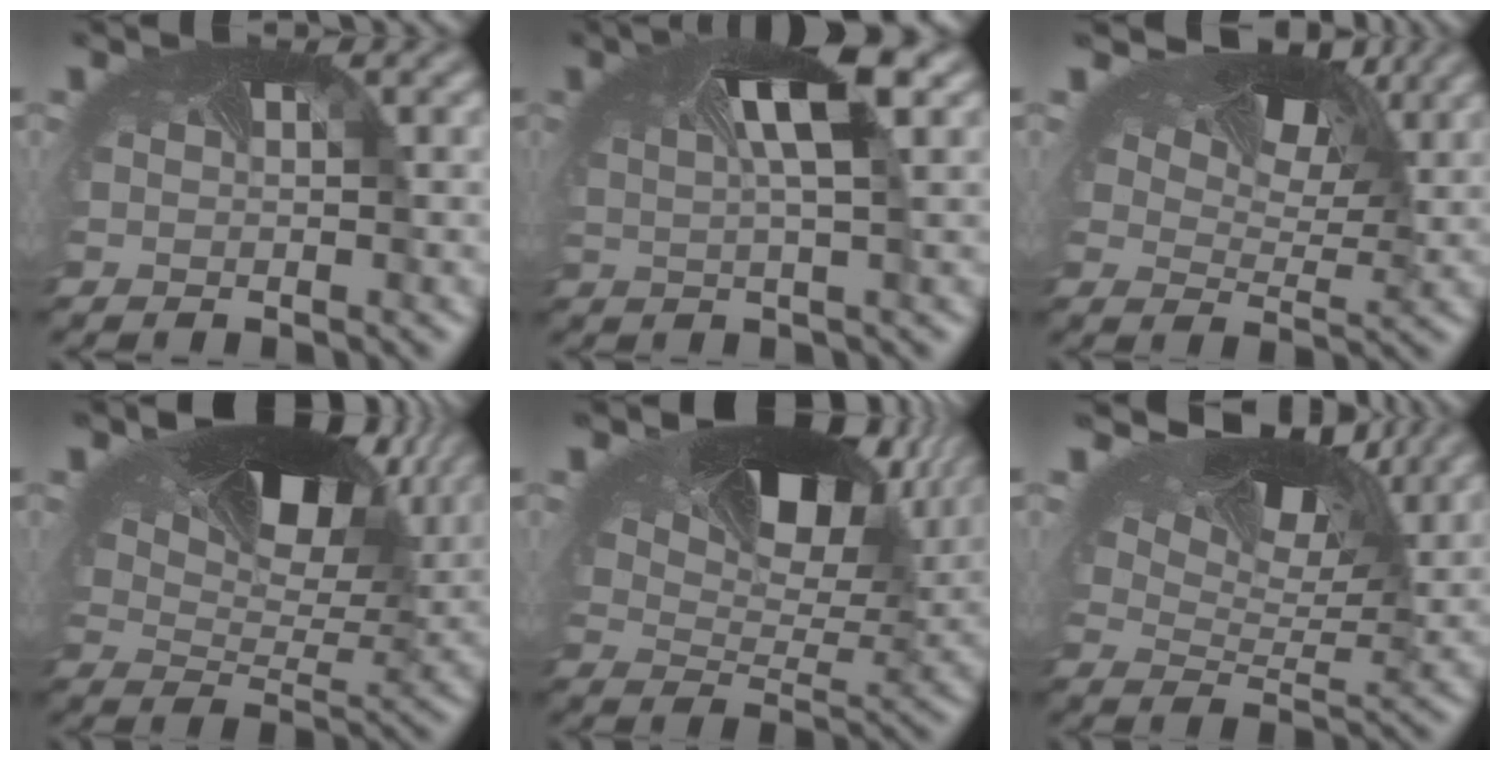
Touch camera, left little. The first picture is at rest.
{"total": 5.5, "force": [1.8, 1.3, 5.0], "torque": [-0.092, 0.001, 0.030]}
{"total": 6.2, "force": [4.6, 2.8, 3.1], "torque": [-0.062, -0.005, 0.074]}
{"total": 10.2, "force": [6.0, 5.1, 6.5], "torque": [-0.123, 0.003, 0.101]}
{"total": 11.2, "force": [6.5, 5.7, 7.2], "torque": [-0.129, 0.003, 0.109]}
{"total": 7.8, "force": [6.2, 2.8, 3.8], "torque": [-0.081, -0.002, 0.107]}